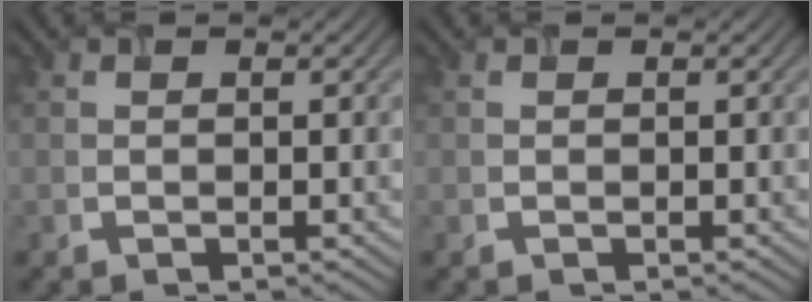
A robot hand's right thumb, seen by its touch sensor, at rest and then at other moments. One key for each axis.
{"total": 0.0}